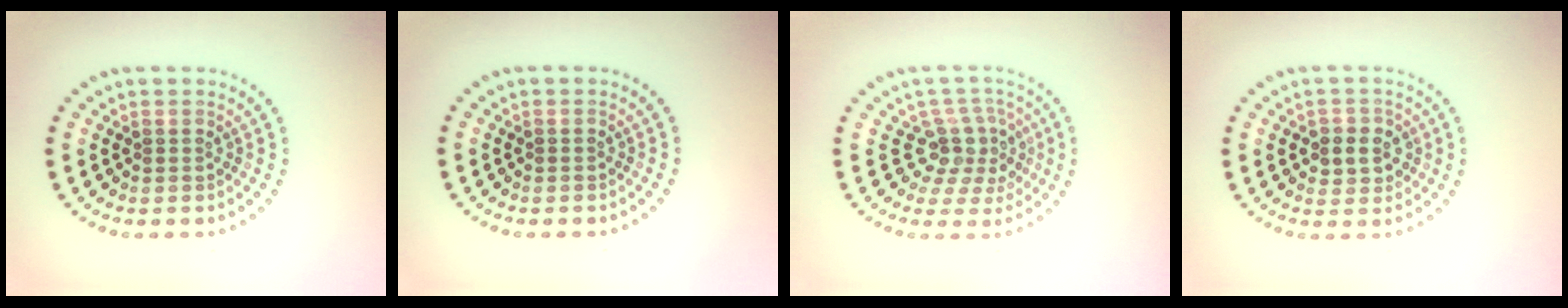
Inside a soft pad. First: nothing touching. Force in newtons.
{"total": 0.0}
{"total": 3.7, "press": 2.7, "slide": 2.6}
{"total": 2.8, "press": 2.7, "slide": 0.8}